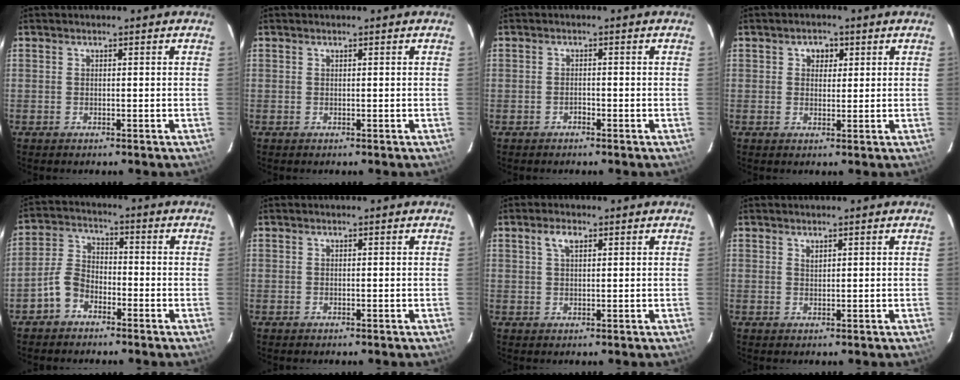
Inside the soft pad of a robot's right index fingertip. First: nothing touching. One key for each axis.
{"total": 0.0}
{"total": 0.9, "fx": -0.7, "fy": 0.5, "fz": 0.2, "tx": -0.004, "ty": 0.004, "tz": -0.012}
{"total": 2.6, "fx": 1.0, "fy": 2.2, "fz": 1.0, "tx": -0.009, "ty": 0.010, "tz": 0.016}
{"total": 6.7, "fx": -4.1, "fy": 3.9, "fz": 3.6, "tx": -0.081, "ty": 0.019, "tz": -0.088}
{"total": 0.0}
{"total": 2.6, "fx": 1.3, "fy": 1.2, "fz": 1.8, "tx": -0.035, "ty": 0.007, "tz": 0.025}
{"total": 0.9, "fx": 0.7, "fy": 0.3, "fz": 0.4, "tx": -0.006, "ty": 0.000, "tz": 0.014}